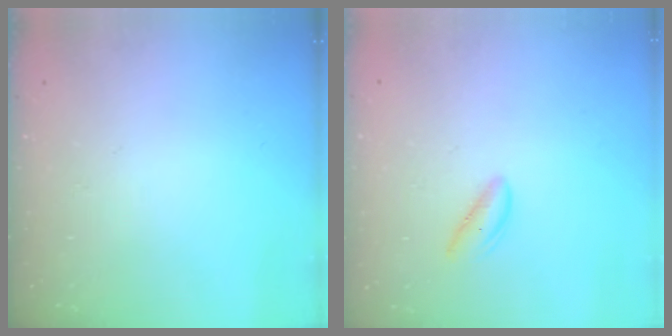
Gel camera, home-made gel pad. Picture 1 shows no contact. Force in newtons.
{"total": 1.8, "press": 1.7, "slide": 0.6}